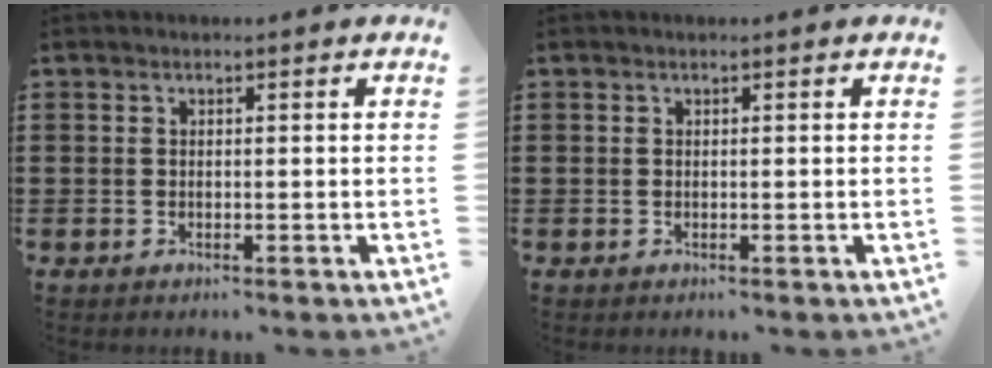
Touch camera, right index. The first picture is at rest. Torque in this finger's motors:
{"motor_torque": [0.00, 0.00, 0.00, 0.00]}